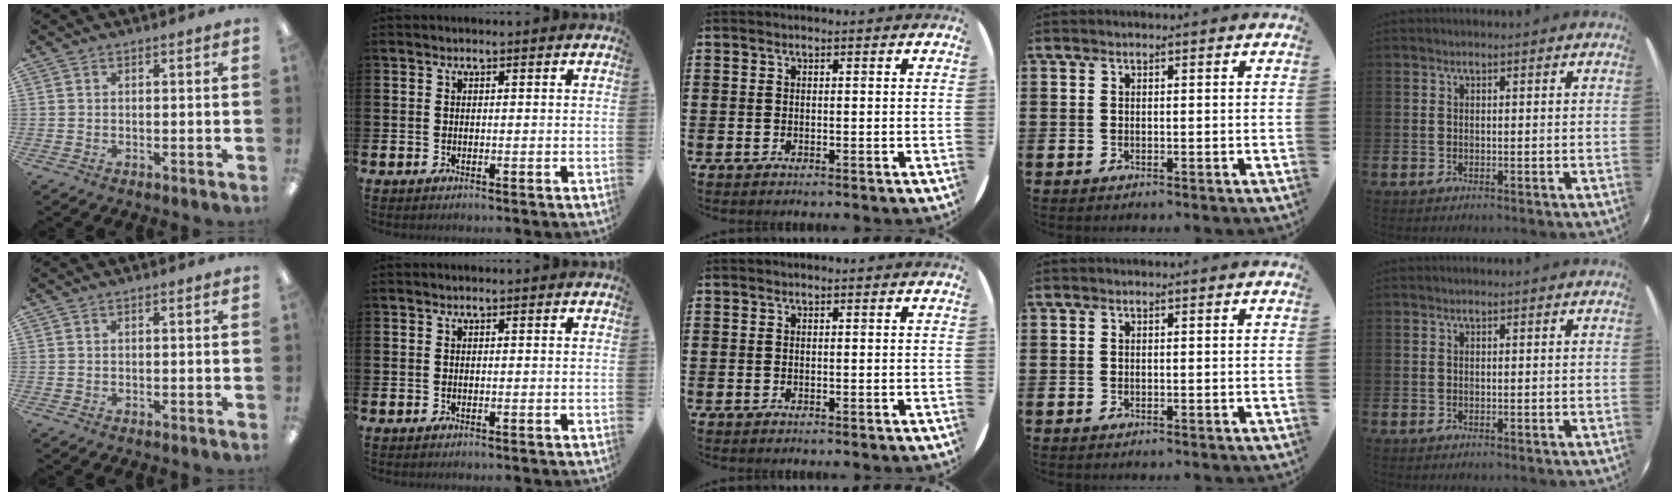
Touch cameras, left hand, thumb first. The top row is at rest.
{}